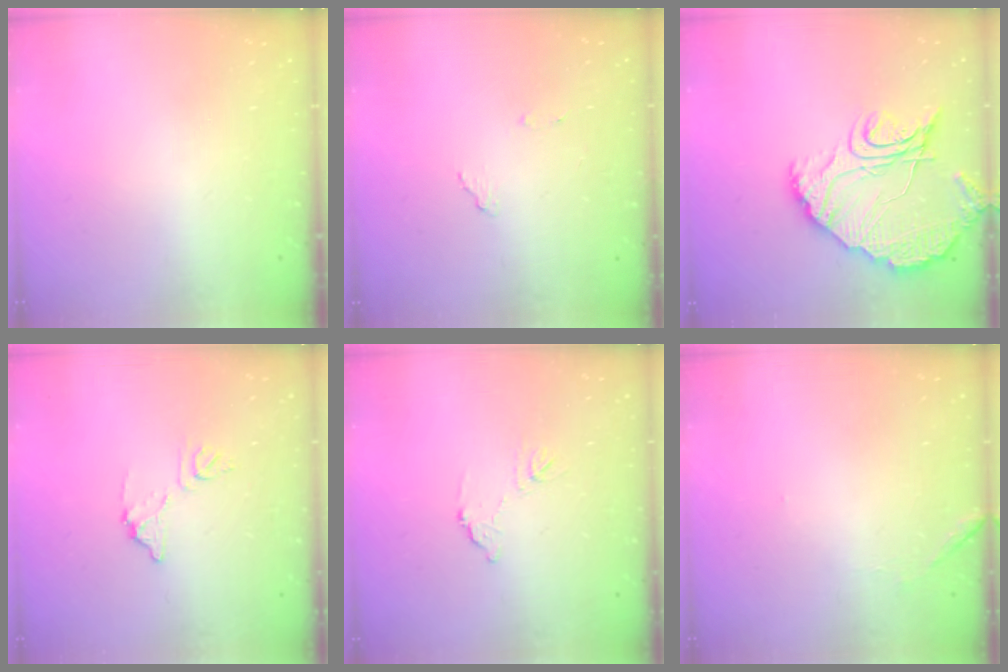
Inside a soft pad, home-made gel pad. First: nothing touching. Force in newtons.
{"total": 8.3, "press": 8.3, "slide": 0.8}
{"total": 14.9, "press": 14.8, "slide": 1.2}
{"total": 8.7, "press": 8.6, "slide": 0.3}
{"total": 6.4, "press": 6.4, "slide": 0.3}
{"total": 6.7, "press": 6.7, "slide": 0.3}